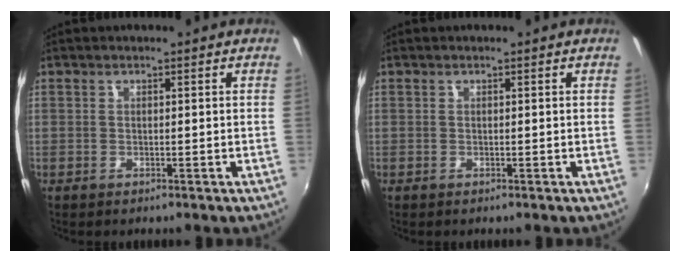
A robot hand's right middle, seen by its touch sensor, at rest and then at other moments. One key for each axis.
{"total": 0.0}